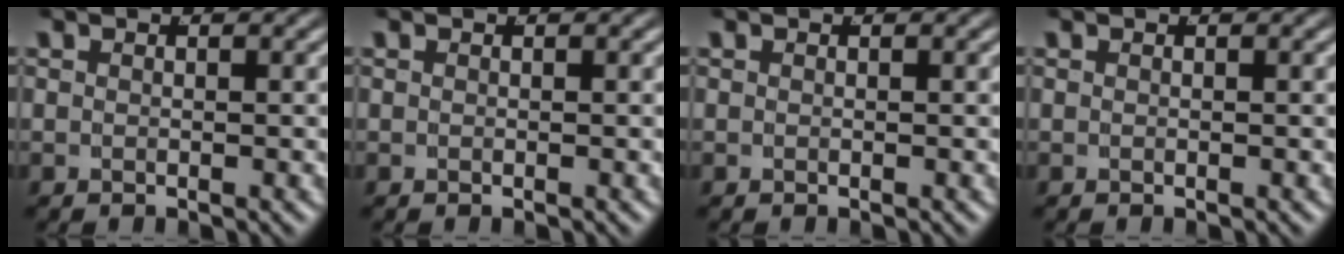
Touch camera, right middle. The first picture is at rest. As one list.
[{"total": 0.0}, {"total": 0.0}, {"total": 0.0}]